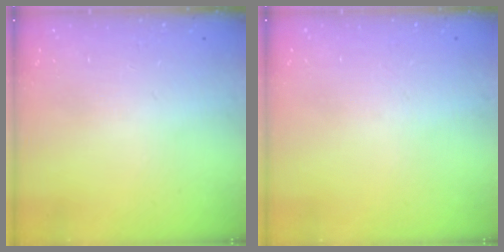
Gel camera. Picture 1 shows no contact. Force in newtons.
{"total": 0.0}